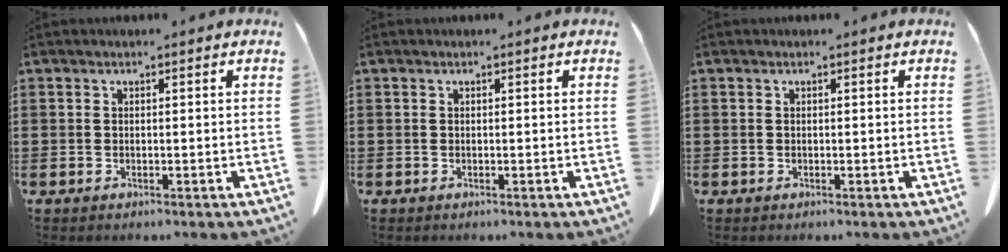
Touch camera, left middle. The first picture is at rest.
{"total": 0.0}
{"total": 0.0}